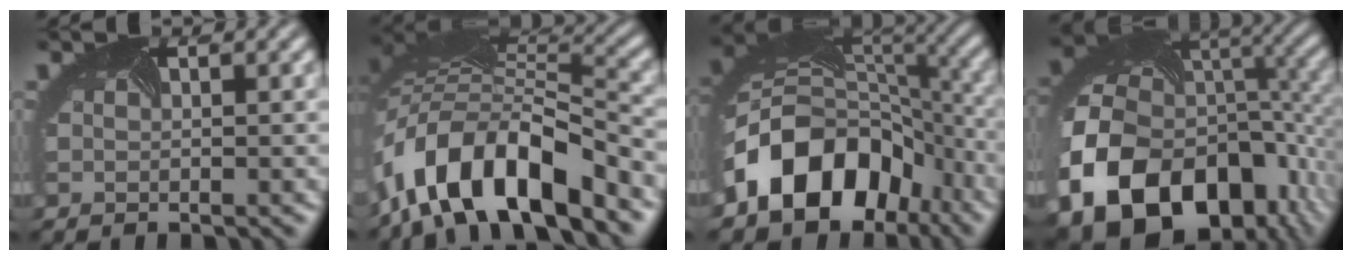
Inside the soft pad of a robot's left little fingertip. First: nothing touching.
{"total": 11.5, "force": [-6.2, 4.7, 8.4], "torque": [-0.155, 0.014, -0.120]}
{"total": 11.1, "force": [-4.8, 8.4, 5.5], "torque": [-0.101, 0.011, -0.093]}
{"total": 19.4, "force": [-6.9, 13.9, 11.6], "torque": [-0.259, -0.038, -0.094]}